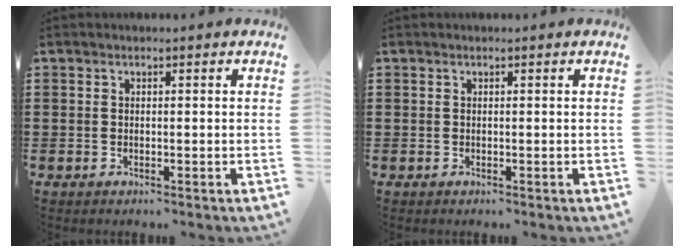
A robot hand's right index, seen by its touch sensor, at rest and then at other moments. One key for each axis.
{"total": 0.0}